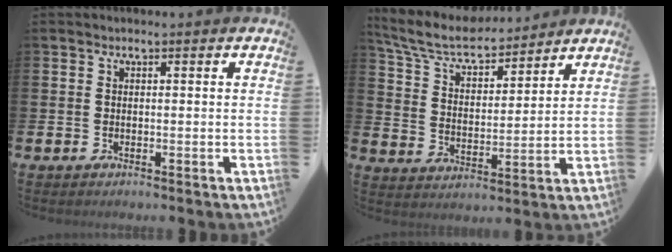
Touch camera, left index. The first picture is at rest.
{"total": 7.3, "force": [6.6, 1.9, 2.4], "torque": [-0.080, -0.041, 0.114]}